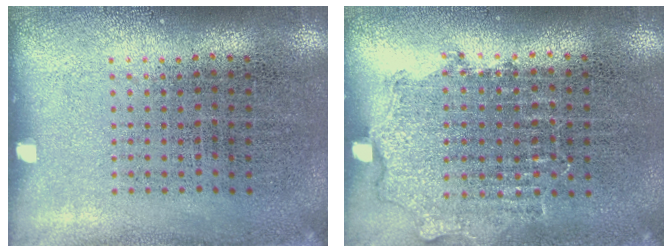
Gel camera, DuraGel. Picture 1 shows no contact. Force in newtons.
{"total": 0.9, "press": 0.9, "slide": 0.2}